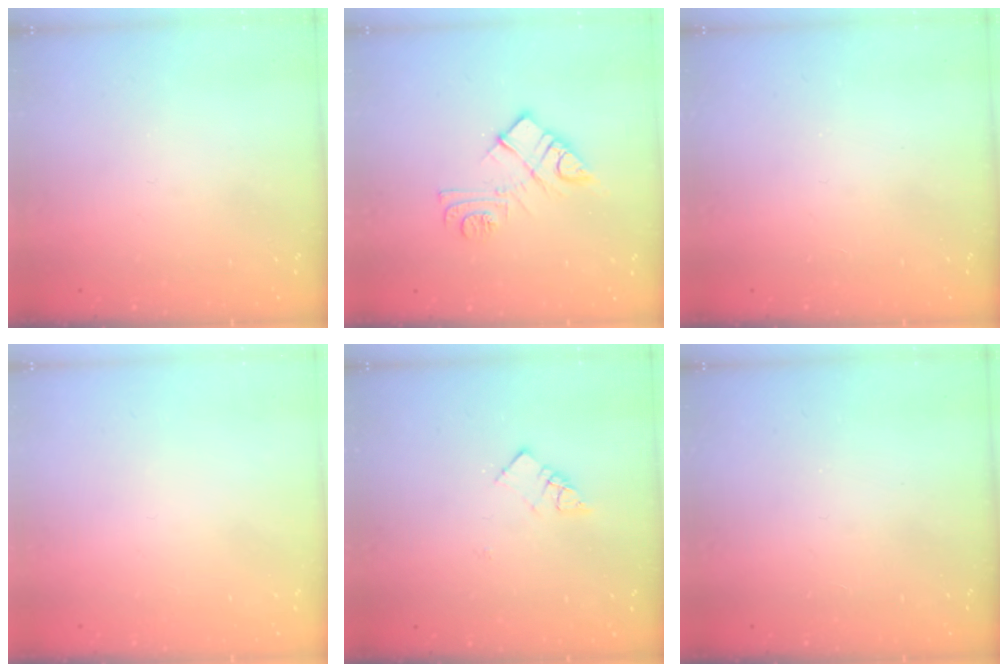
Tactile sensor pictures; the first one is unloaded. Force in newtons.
{"total": 11.1, "press": 11.1, "slide": 0.5}
{"total": 2.8, "press": 2.8, "slide": 0.4}
{"total": 1.5, "press": 1.5, "slide": 0.1}
{"total": 5.4, "press": 5.4, "slide": 0.1}
{"total": 2.8, "press": 2.8, "slide": 0.4}